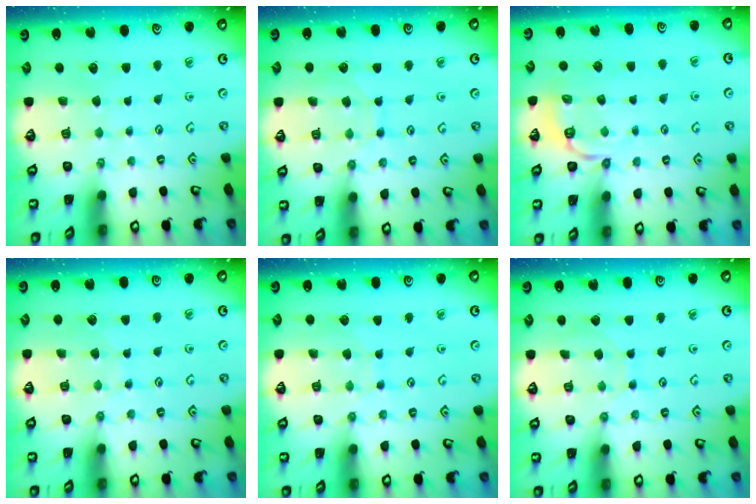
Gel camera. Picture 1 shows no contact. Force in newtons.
{"total": 7.6, "press": 7.6, "slide": 0.5}
{"total": 6.6, "press": 6.3, "slide": 2.0}
{"total": 5.7, "press": 5.7, "slide": 0.5}
{"total": 7.8, "press": 7.8, "slide": 0.4}
{"total": 5.0, "press": 5.0, "slide": 0.5}